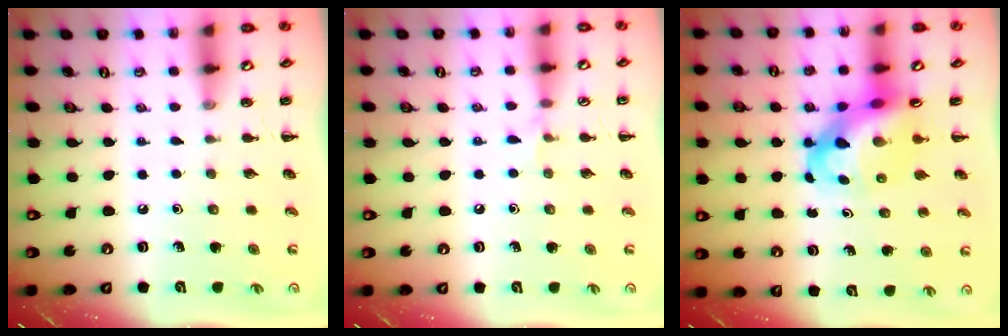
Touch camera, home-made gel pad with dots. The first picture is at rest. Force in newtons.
{"total": 4.3, "press": 4.0, "slide": 1.6}
{"total": 8.8, "press": 8.3, "slide": 2.9}